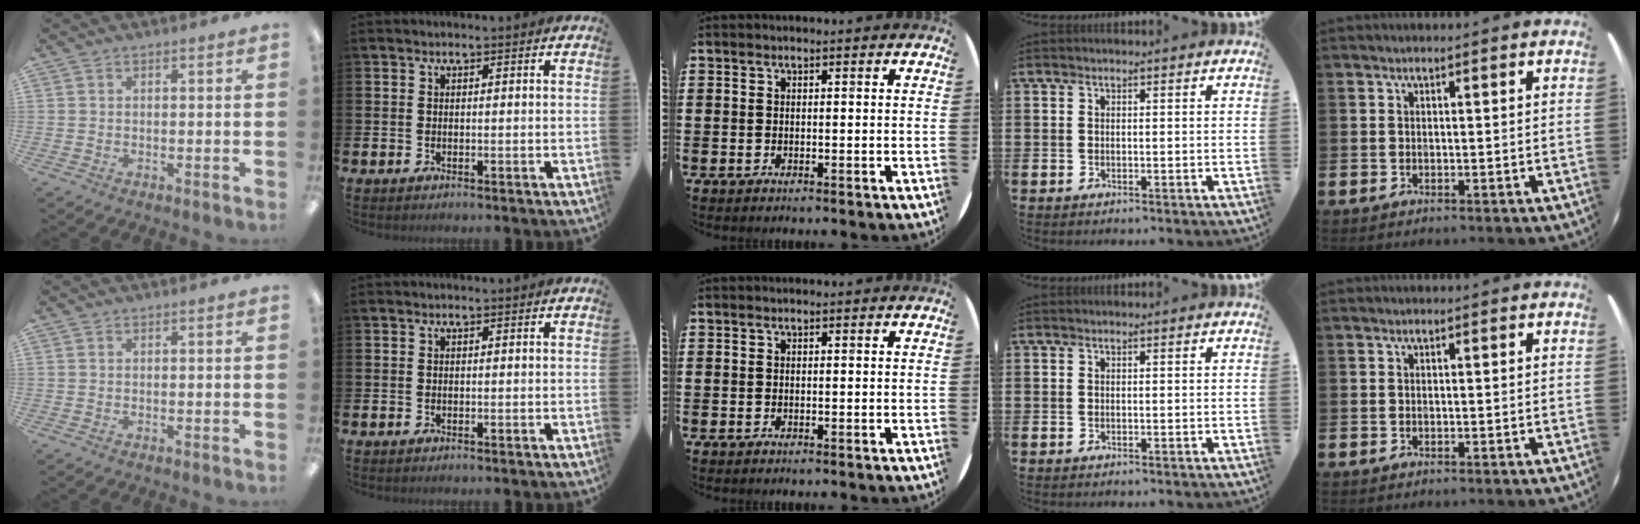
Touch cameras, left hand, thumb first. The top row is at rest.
{}